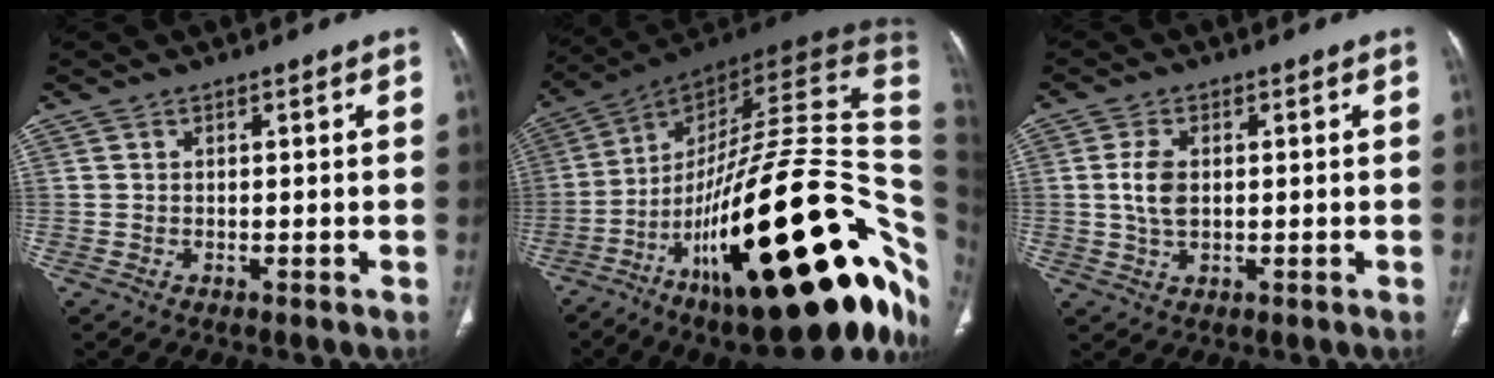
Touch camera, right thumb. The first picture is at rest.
{"total": 41.8, "force": [-11.7, 13.4, 37.9], "torque": [-0.461, 0.085, -0.179]}
{"total": 5.0, "force": [0.2, 2.9, 4.0], "torque": [-0.081, 0.003, 0.002]}